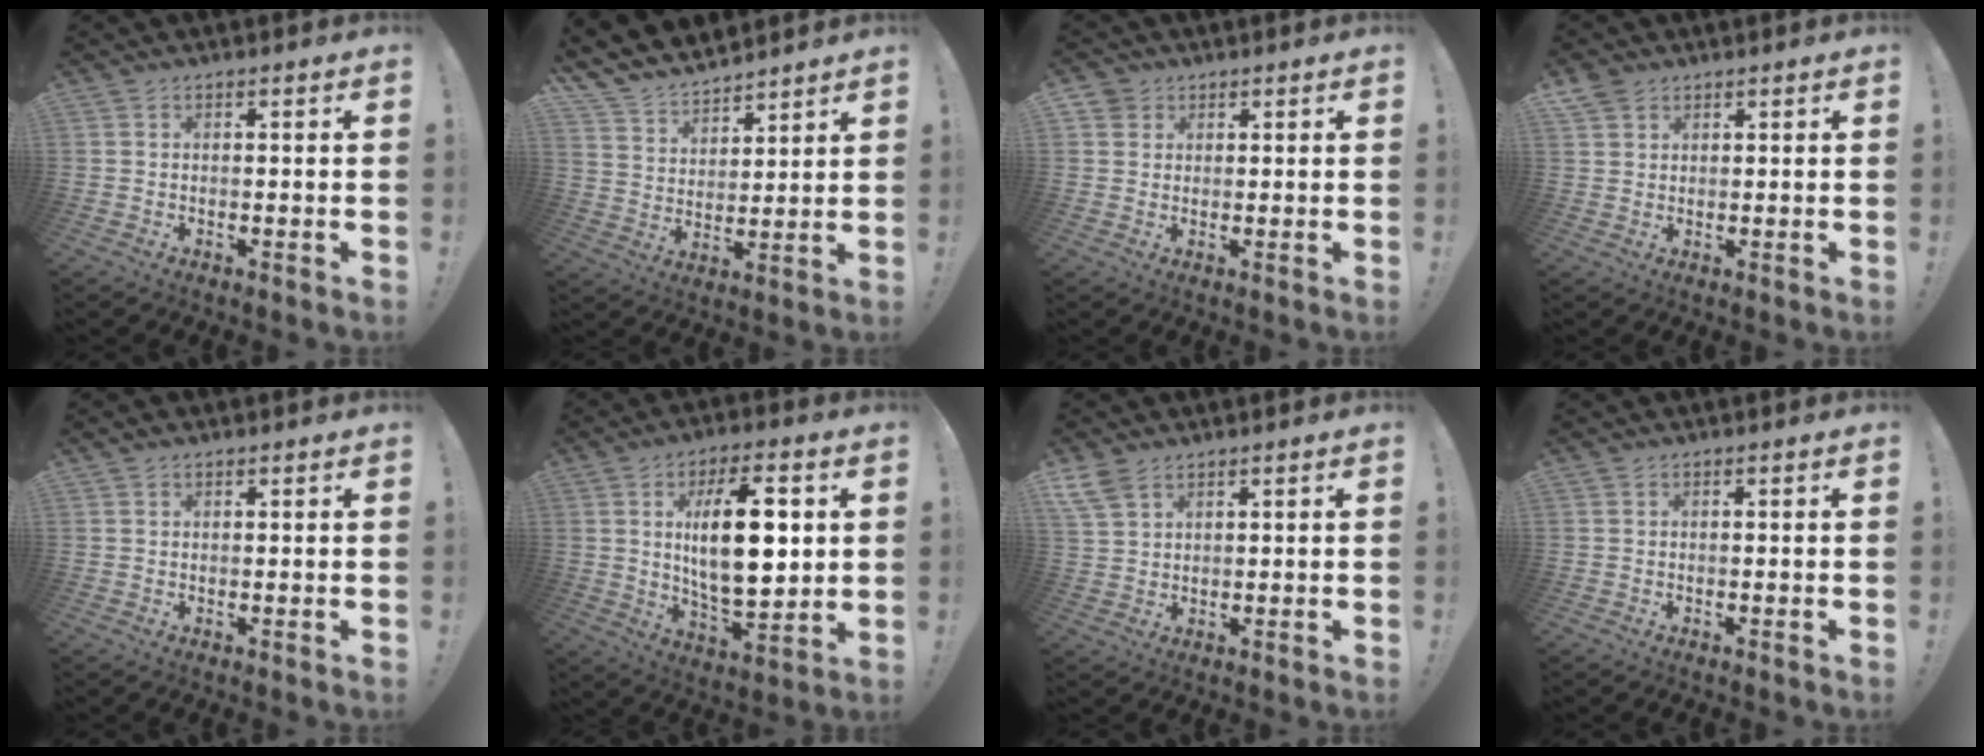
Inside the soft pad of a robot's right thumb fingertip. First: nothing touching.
{"total": 8.9, "force": [8.0, 3.6, 1.3], "torque": [-0.041, -0.075, 0.154]}
{"total": 3.3, "force": [1.8, 2.7, 0.4], "torque": [-0.001, -0.006, 0.032]}
{"total": 3.6, "force": [2.6, 2.2, 1.0], "torque": [-0.011, -0.015, 0.048]}
{"total": 1.0, "force": [0.8, 0.5, 0.3], "torque": [0.010, -0.007, 0.013]}
{"total": 18.7, "force": [3.6, 8.1, 16.5], "torque": [-0.270, -0.006, 0.046]}
{"total": 5.5, "force": [3.8, 2.8, 2.8], "torque": [-0.054, -0.015, 0.076]}
{"total": 0.0}